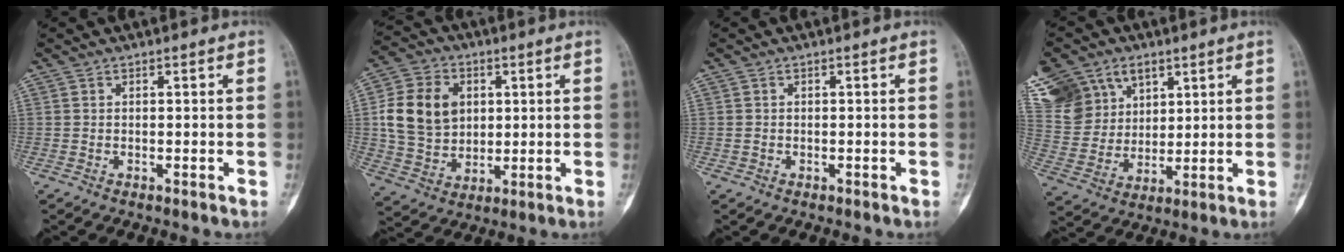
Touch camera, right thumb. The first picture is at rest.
{"total": 13.7, "force": [2.4, 10.8, 8.2], "torque": [-0.127, 0.001, 0.049]}
{"total": 0.0}
{"total": 20.2, "force": [10.4, 15.1, 8.4], "torque": [-0.186, 0.011, 0.220]}